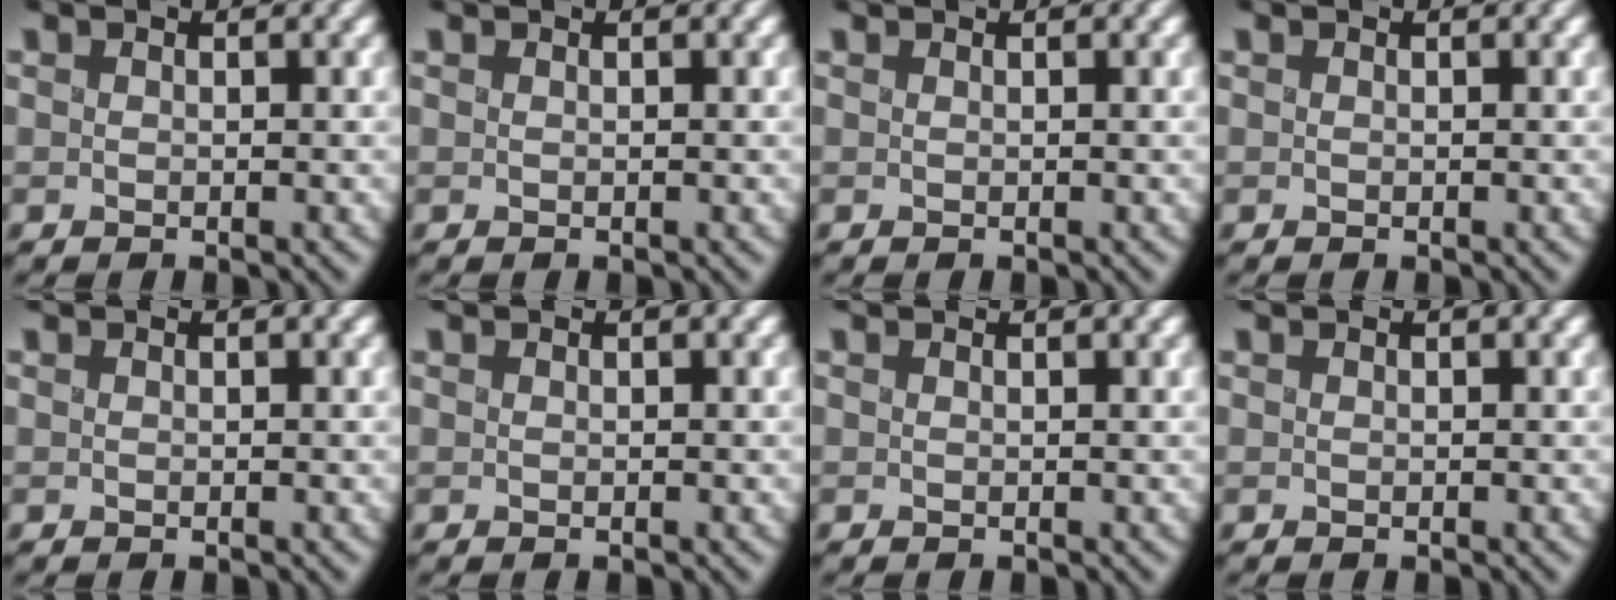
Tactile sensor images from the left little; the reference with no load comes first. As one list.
[{"total": 0.0}, {"total": 0.0}, {"total": 0.0}, {"total": 0.0}, {"total": 0.0}, {"total": 0.6, "force": [0.6, 0.0, 0.1], "torque": [-0.003, 0.006, 0.015]}, {"total": 0.0}]